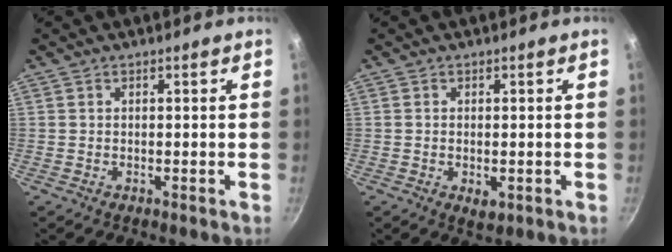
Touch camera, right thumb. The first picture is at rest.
{"total": 2.7, "force": [-0.6, 1.5, 2.2], "torque": [-0.035, -0.008, -0.008]}